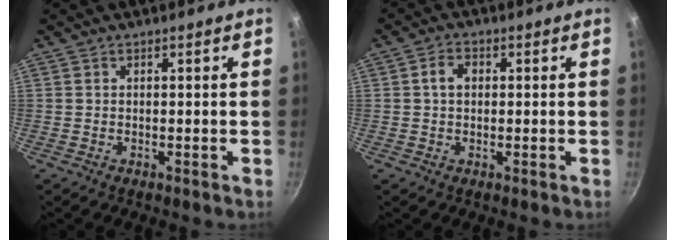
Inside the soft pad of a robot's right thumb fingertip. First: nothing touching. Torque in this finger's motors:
{"motor_torque": [-0.47, 0.58, 0.58, -0.34, 0.00]}